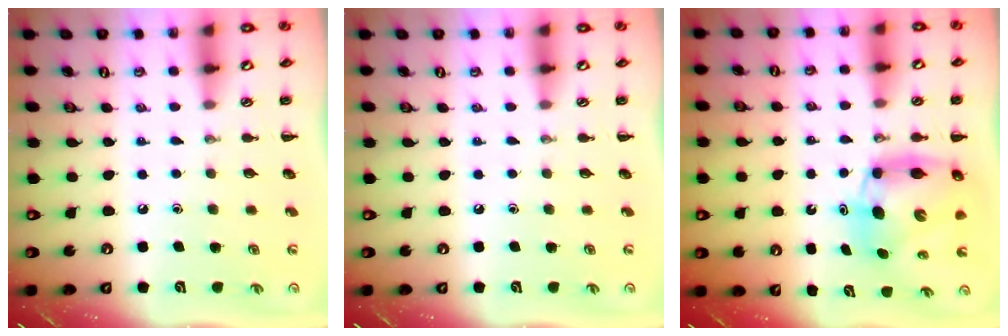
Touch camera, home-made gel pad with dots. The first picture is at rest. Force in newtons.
{"total": 0.0}
{"total": 8.4, "press": 8.1, "slide": 2.4}